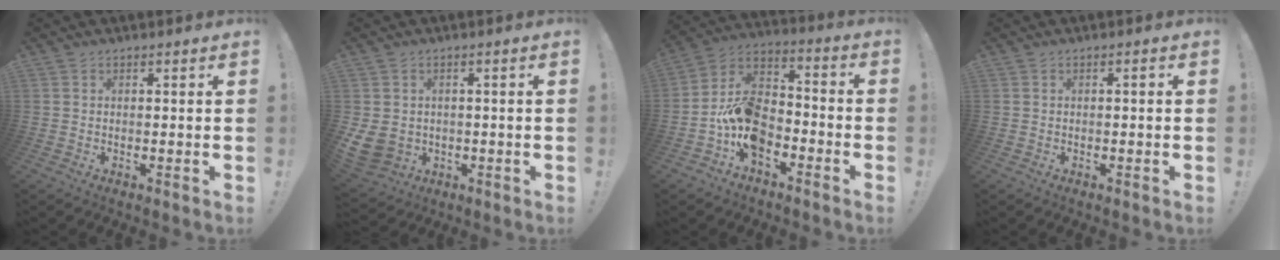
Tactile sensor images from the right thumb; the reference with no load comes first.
{"total": 6.0, "force": [-0.2, 5.3, 2.8], "torque": [-0.062, -0.007, 0.000]}
{"total": 13.4, "force": [-6.3, 9.0, 7.7], "torque": [-0.154, 0.033, -0.108]}
{"total": 0.9, "force": [-0.7, 0.0, 0.6], "torque": [-0.018, 0.004, -0.011]}